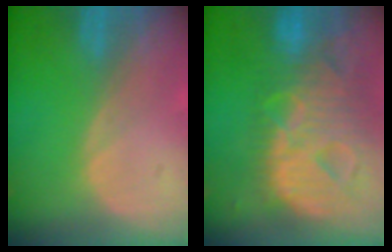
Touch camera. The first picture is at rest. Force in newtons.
{"total": 13.3, "press": 11.4, "slide": 7.0}